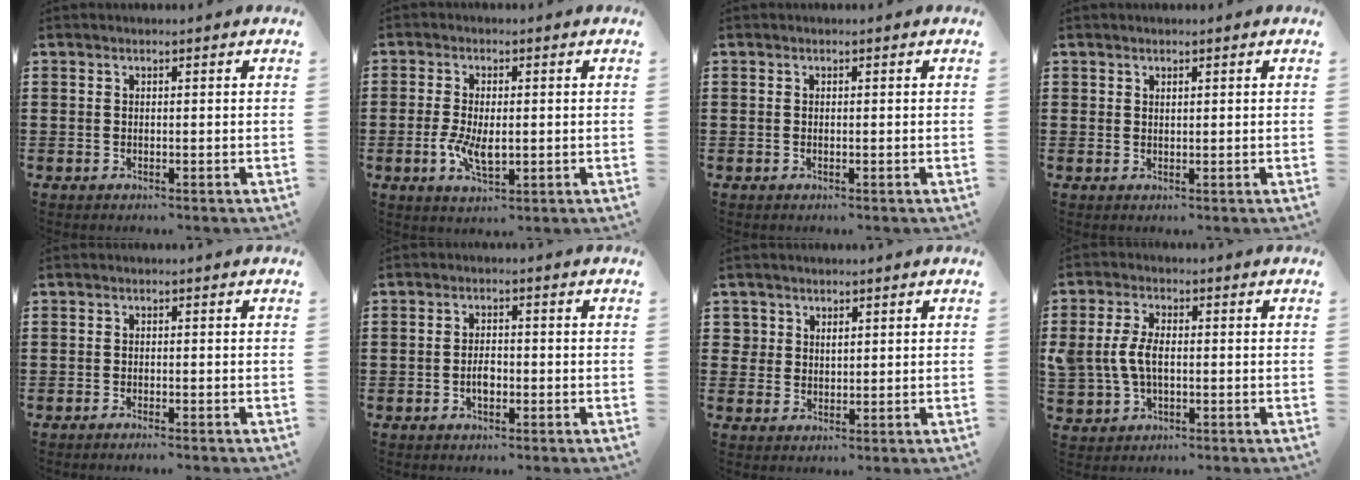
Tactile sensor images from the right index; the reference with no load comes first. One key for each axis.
{"total": 4.9, "fx": -0.8, "fy": 2.2, "fz": 4.3, "tx": -0.089, "ty": 0.001, "tz": -0.016}
{"total": 0.0}
{"total": 1.0, "fx": 0.9, "fy": 0.5, "fz": 0.2, "tx": -0.005, "ty": 0.001, "tz": 0.017}
{"total": 0.9, "fx": -0.8, "fy": 0.0, "fz": 0.3, "tx": -0.007, "ty": -0.002, "tz": -0.016}
{"total": 2.5, "fx": -0.7, "fy": 1.3, "fz": 2.0, "tx": -0.039, "ty": 0.004, "tz": -0.013}
{"total": 2.5, "fx": 1.7, "fy": 1.8, "fz": 0.4, "tx": -0.015, "ty": 0.010, "tz": 0.033}
{"total": 5.1, "fx": -0.3, "fy": 3.1, "fz": 4.1, "tx": -0.108, "ty": 0.000, "tz": -0.015}